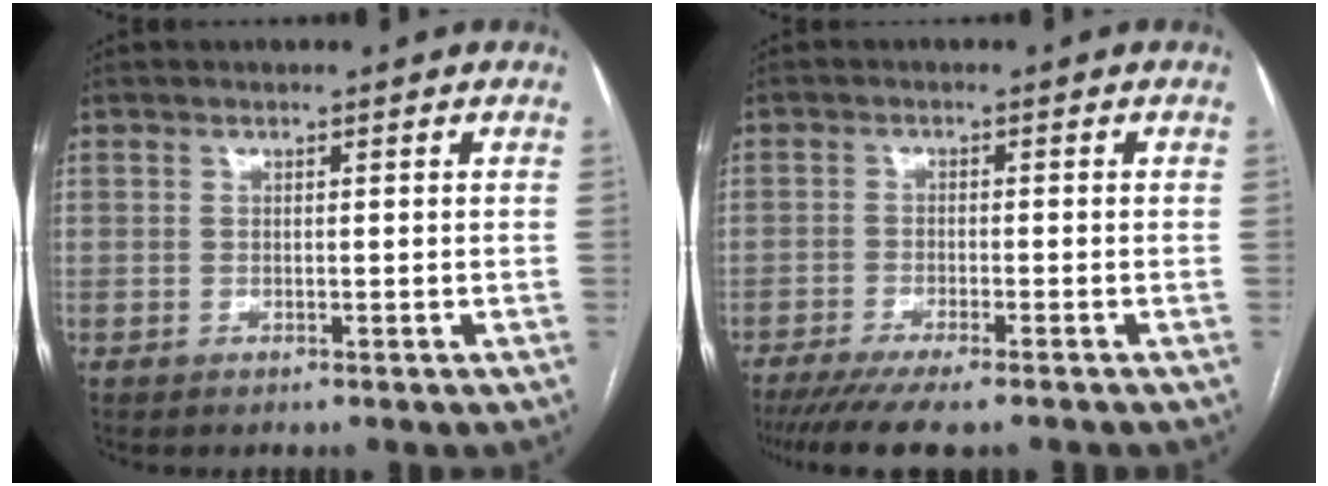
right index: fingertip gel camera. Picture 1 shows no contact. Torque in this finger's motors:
{"motor_torque": [1.02, -1.12, 0.50, 0.13]}